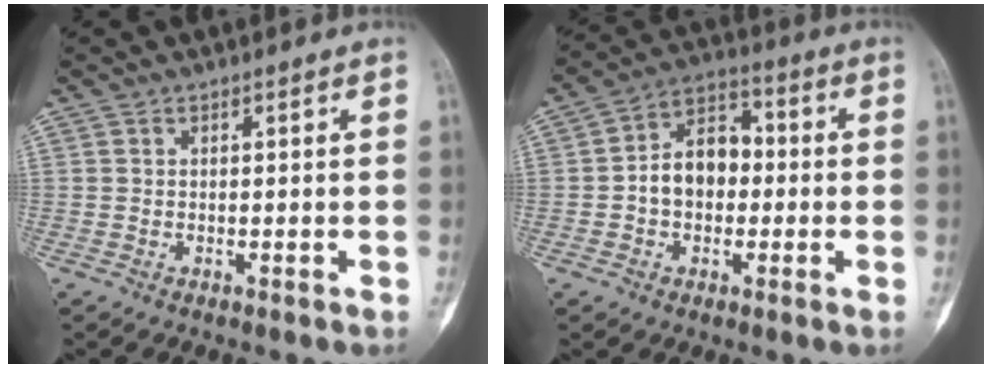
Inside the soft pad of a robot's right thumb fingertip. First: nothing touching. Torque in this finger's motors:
{"motor_torque": [-0.19, 0.50, 0.49, 0.18, 0.07]}